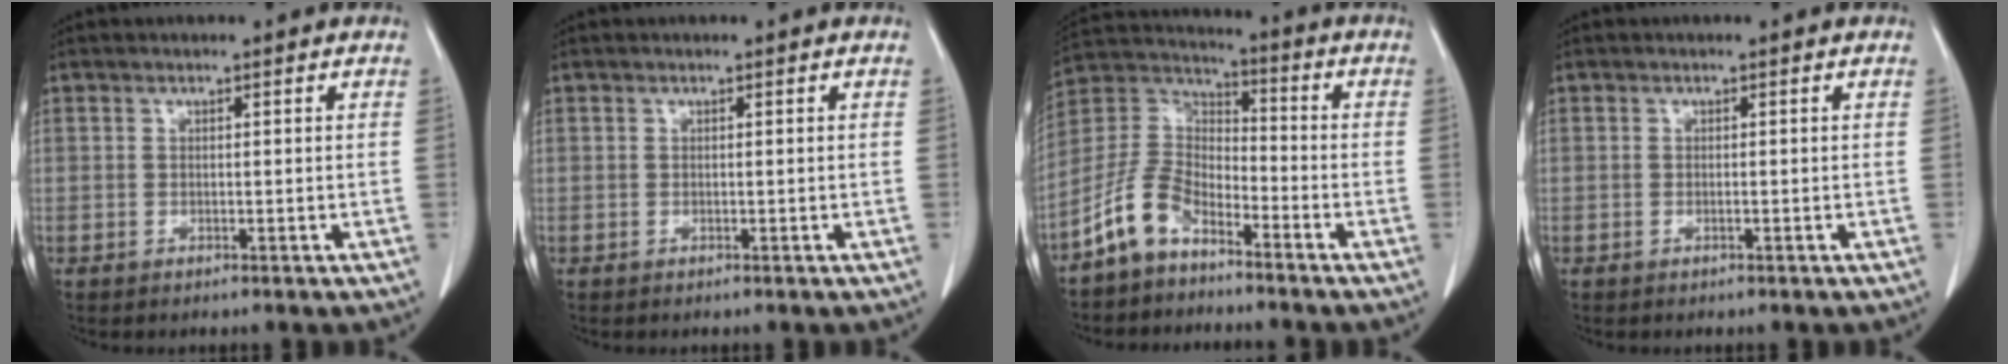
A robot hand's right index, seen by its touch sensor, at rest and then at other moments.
{"total": 0.0}
{"total": 10.0, "force": [-6.7, 4.9, 5.5], "torque": [-0.138, 0.020, -0.140]}
{"total": 0.6, "force": [-0.2, 0.2, 0.5], "torque": [-0.014, -0.001, -0.002]}